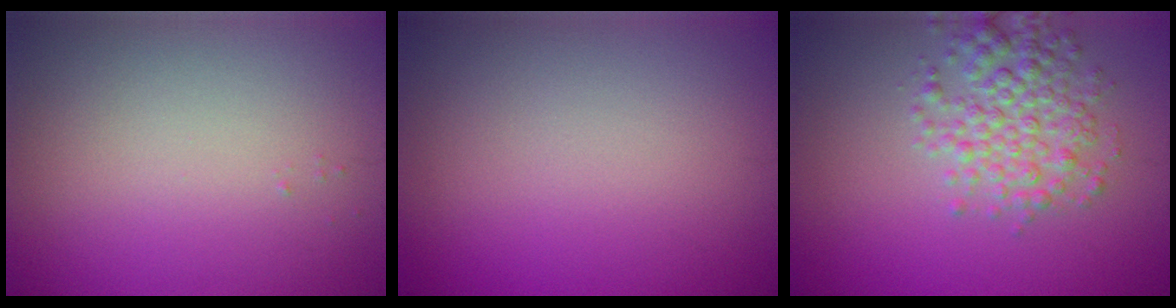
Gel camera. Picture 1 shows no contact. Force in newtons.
{"total": 0.0}
{"total": 4.4, "press": 4.4, "slide": 0.0}